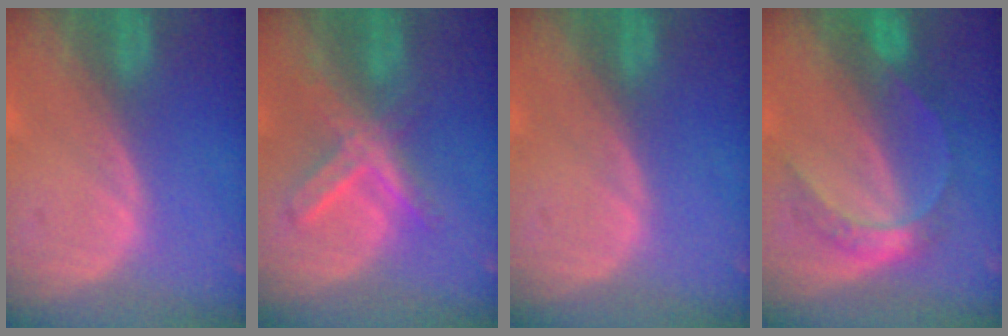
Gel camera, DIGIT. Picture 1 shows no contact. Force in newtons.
{"total": 7.0, "press": 6.2, "slide": 3.3}
{"total": 0.0}
{"total": 5.4, "press": 5.4, "slide": 0.3}